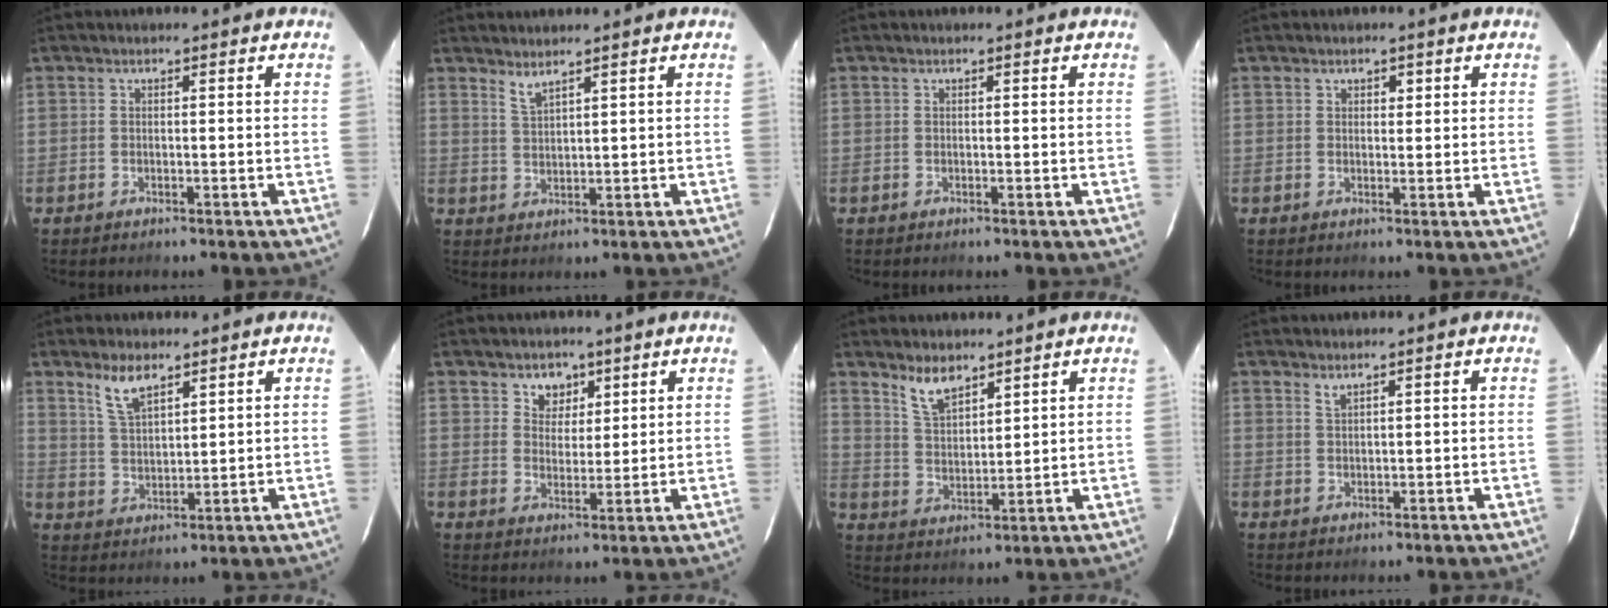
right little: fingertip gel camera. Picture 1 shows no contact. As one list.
[{"total": 2.5, "force": [2.2, -0.1, 1.2], "torque": [-0.025, 0.000, 0.041]}, {"total": 0.0}, {"total": 1.4, "force": [0.7, 1.0, 0.6], "torque": [-0.007, 0.005, 0.012]}, {"total": 6.4, "force": [4.7, 2.4, 3.6], "torque": [-0.068, 0.005, 0.096]}, {"total": 4.7, "force": [2.9, 3.5, 1.2], "torque": [-0.013, 0.003, 0.050]}, {"total": 6.6, "force": [5.3, 2.3, 3.2], "torque": [-0.060, 0.002, 0.105]}, {"total": 1.4, "force": [1.3, 0.2, 0.6], "torque": [-0.013, 0.001, 0.024]}]